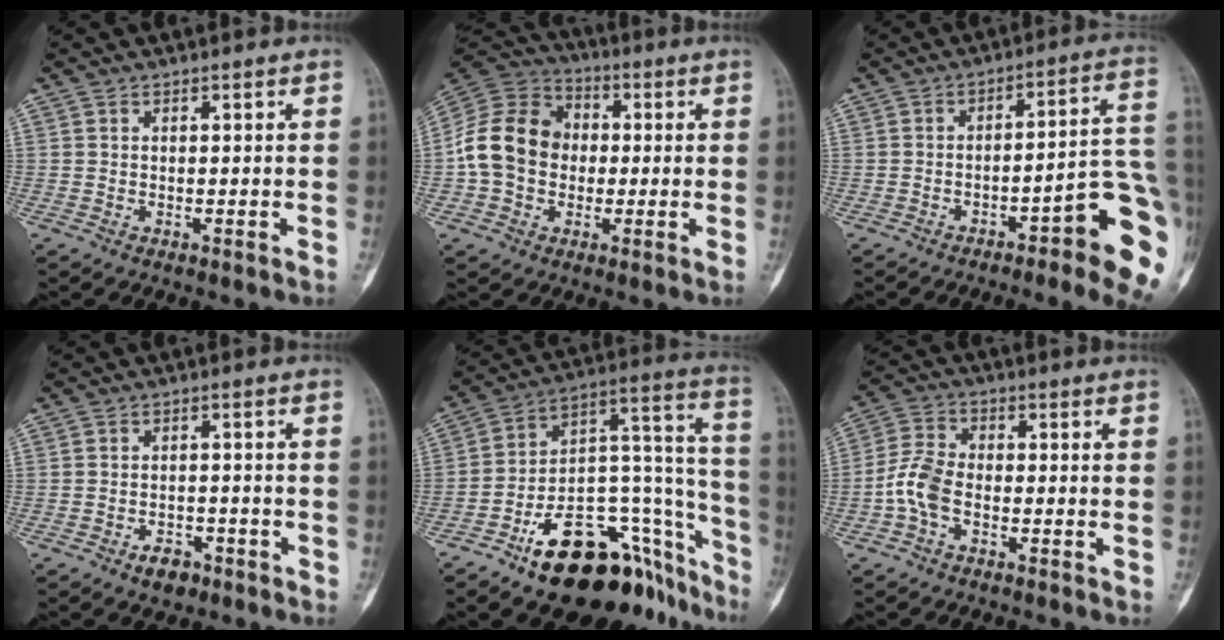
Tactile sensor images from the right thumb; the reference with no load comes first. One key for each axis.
{"total": 14.6, "fx": -0.8, "fy": 11.7, "fz": 8.7, "tx": -0.144, "ty": 0.034, "tz": -0.025}
{"total": 17.2, "fx": -7.0, "fy": 3.5, "fz": 15.3, "tx": -0.133, "ty": 0.055, "tz": -0.088}
{"total": 4.2, "fx": -2.8, "fy": 2.5, "fz": 1.9, "tx": -0.015, "ty": 0.022, "tz": -0.040}
{"total": 30.1, "fx": -17.1, "fy": 14.0, "fz": 20.4, "tx": -0.178, "ty": 0.123, "tz": -0.249}
{"total": 7.2, "fx": -2.5, "fy": 4.4, "fz": 5.0, "tx": -0.104, "ty": 0.024, "tz": -0.061}